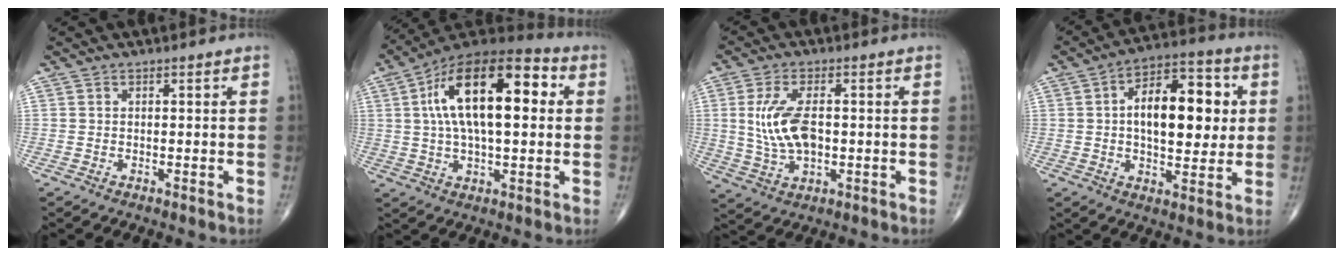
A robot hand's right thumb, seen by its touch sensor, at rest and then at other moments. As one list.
[{"total": 21.8, "force": [4.3, 9.8, 19.0], "torque": [-0.312, 0.021, 0.059]}, {"total": 9.9, "force": [0.5, 5.0, 8.5], "torque": [-0.174, -0.002, 0.017]}, {"total": 16.6, "force": [2.2, 8.6, 14.0], "torque": [-0.183, 0.013, 0.029]}]